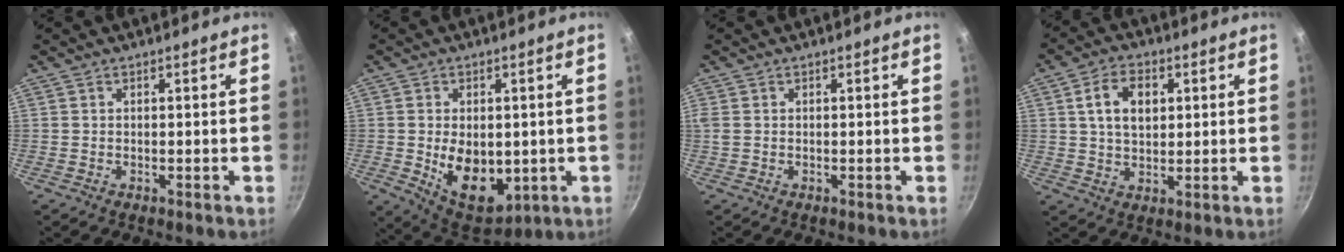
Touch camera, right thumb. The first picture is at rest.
{"total": 12.7, "force": [-1.2, 8.3, 9.5], "torque": [-0.117, -0.019, 0.004]}
{"total": 1.2, "force": [0.2, 0.9, 0.8], "torque": [-0.019, 0.001, 0.005]}
{"total": 8.3, "force": [2.1, 5.4, 5.9], "torque": [-0.089, 0.002, 0.034]}